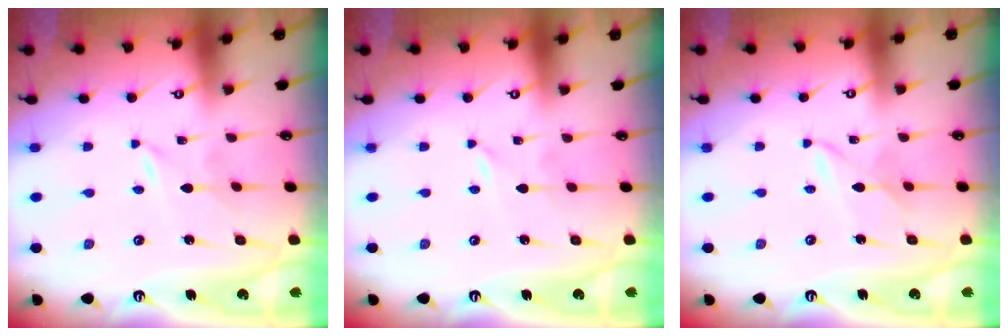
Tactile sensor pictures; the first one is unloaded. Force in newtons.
{"total": 0.0}
{"total": 2.9, "press": 2.9, "slide": 0.3}